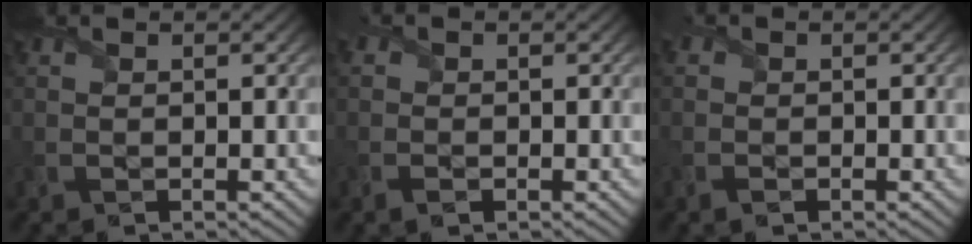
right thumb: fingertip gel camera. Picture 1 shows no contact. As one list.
[{"total": 1.5, "force": [-0.7, 1.2, 0.6], "torque": [-0.020, -0.003, -0.021]}, {"total": 1.3, "force": [-0.7, 1.0, 0.3], "torque": [-0.011, -0.003, -0.020]}]